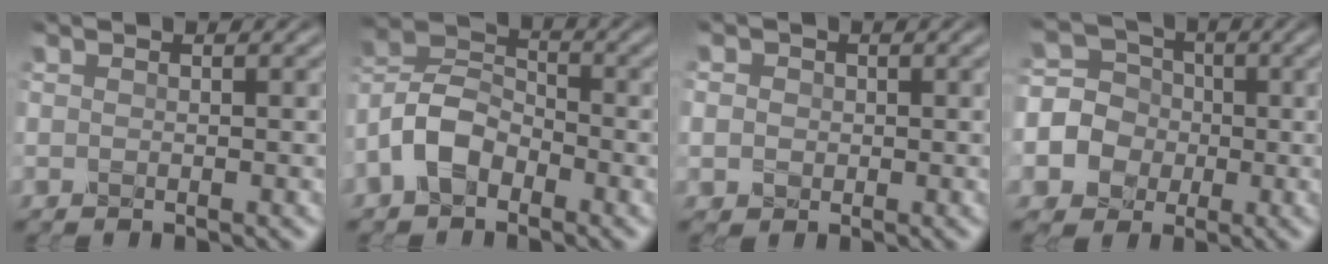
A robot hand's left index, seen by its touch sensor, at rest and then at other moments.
{"total": 4.8, "force": [-2.5, 3.0, 2.8], "torque": [-0.064, 0.012, -0.062]}
{"total": 4.1, "force": [1.1, 3.6, 1.5], "torque": [-0.025, 0.033, -0.007]}
{"total": 6.6, "force": [-0.3, 5.8, 3.0], "torque": [-0.087, 0.015, -0.030]}